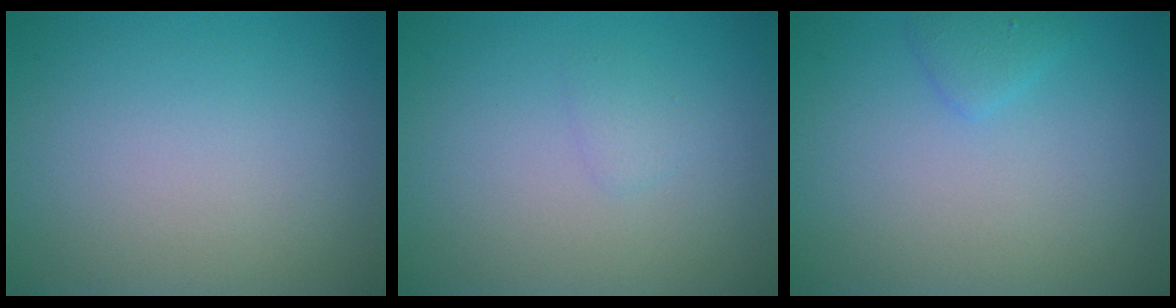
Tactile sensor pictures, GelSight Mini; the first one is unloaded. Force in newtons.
{"total": 0.8, "press": 0.8, "slide": 0.1}
{"total": 1.2, "press": 1.2, "slide": 0.1}